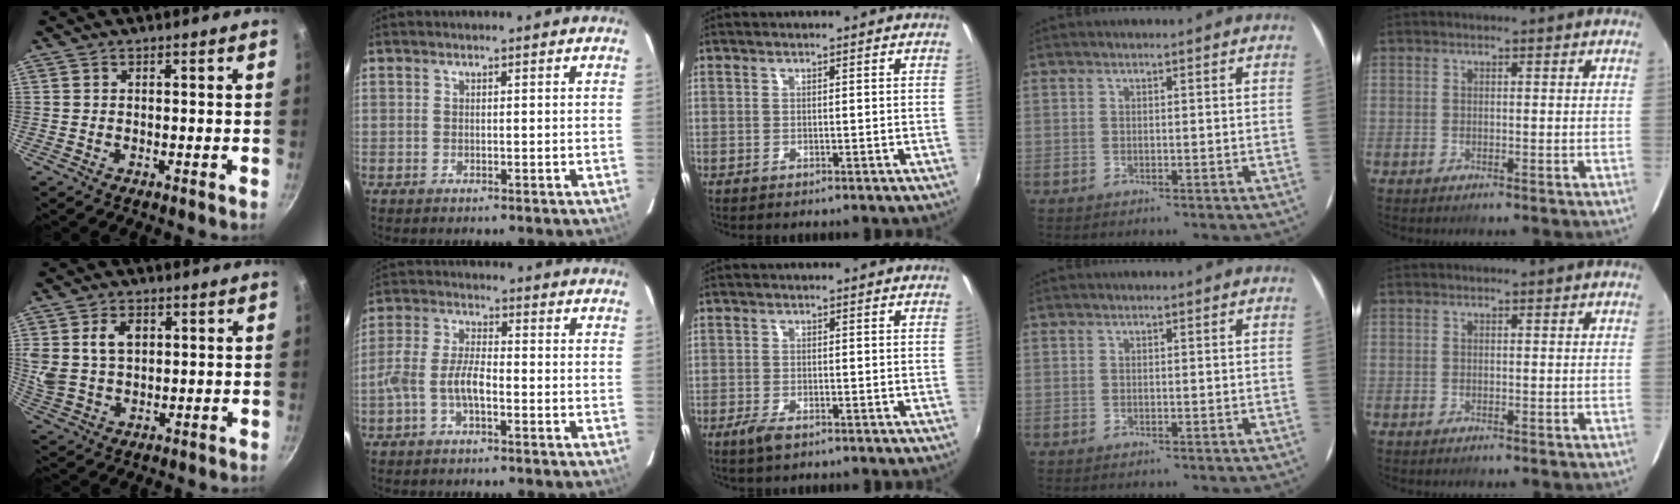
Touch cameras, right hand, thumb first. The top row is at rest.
{"thumb": {"total": 8.6, "force": [2.5, 6.0, 5.6], "torque": [-0.096, -0.007, 0.051]}, "index": {"total": 6.3, "force": [-2.5, 2.3, 5.3], "torque": [-0.121, 0.014, -0.050]}, "middle": {"total": 2.8, "force": [-1.9, 1.1, 1.8], "torque": [-0.043, -0.005, -0.036]}}